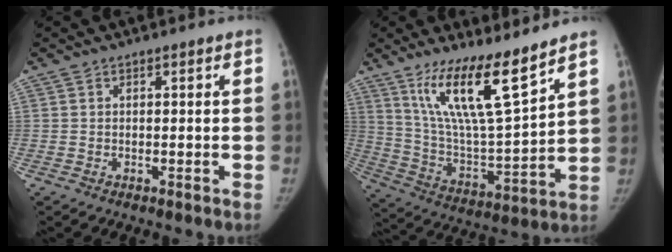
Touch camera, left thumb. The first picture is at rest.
{"total": 16.3, "force": [11.3, 2.2, 11.6], "torque": [-0.191, -0.076, 0.218]}